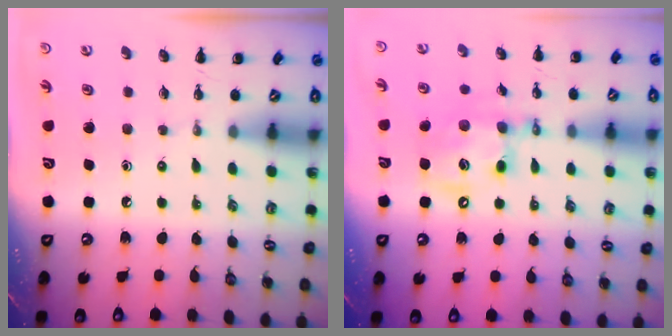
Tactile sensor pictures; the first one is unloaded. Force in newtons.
{"total": 14.7, "press": 14.3, "slide": 3.2}